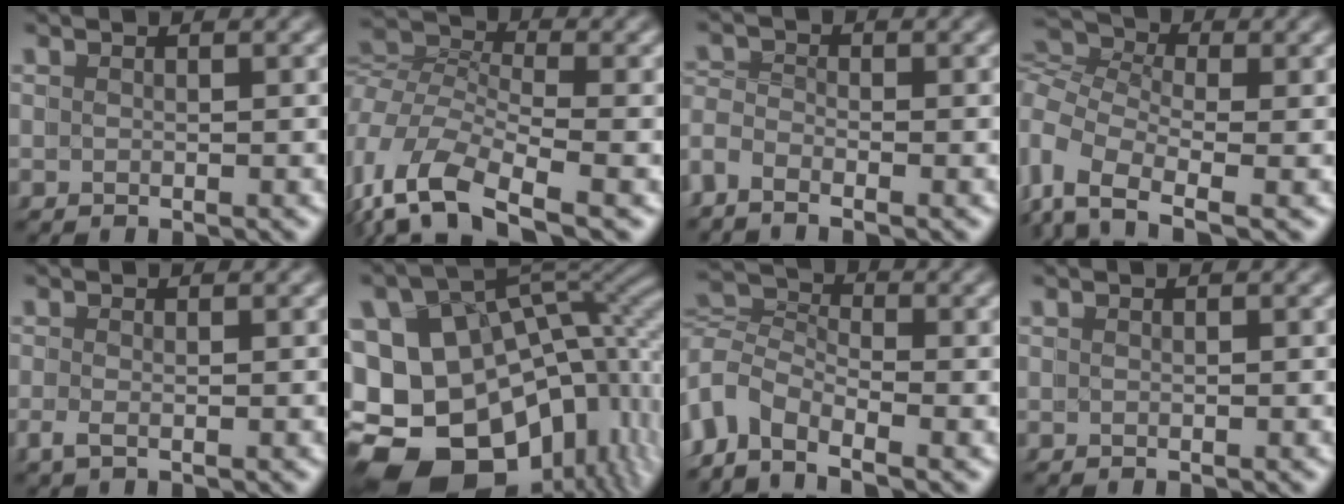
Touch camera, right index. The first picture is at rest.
{"total": 7.1, "force": [-3.0, 4.3, 4.9], "torque": [-0.117, -0.021, -0.044]}
{"total": 2.5, "force": [-2.2, 1.1, 0.2], "torque": [-0.015, -0.011, -0.041]}
{"total": 6.2, "force": [-0.8, 4.5, 4.1], "torque": [-0.102, -0.020, -0.011]}
{"total": 1.2, "force": [-1.0, -0.3, 0.5], "torque": [-0.017, -0.007, -0.016]}
{"total": 23.9, "force": [-6.1, 19.2, 12.9], "torque": [-0.266, -0.100, -0.085]}
{"total": 5.5, "force": [-2.3, 4.3, 2.5], "torque": [-0.071, -0.018, -0.046]}
{"total": 0.0}